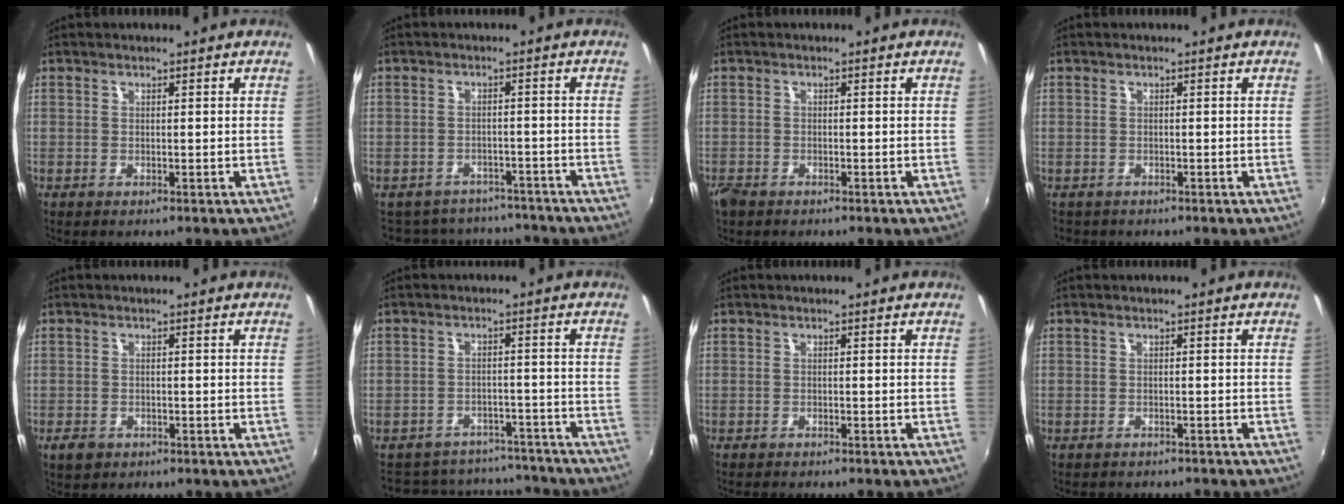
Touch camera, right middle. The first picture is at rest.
{"total": 10.8, "force": [-9.1, 5.4, 2.2], "torque": [-0.058, 0.030, -0.116]}
{"total": 2.3, "force": [-1.8, 1.0, 1.0], "torque": [-0.025, -0.006, -0.038]}
{"total": 1.5, "force": [-0.9, 1.2, 0.0], "torque": [-0.005, 0.002, -0.013]}
{"total": 2.6, "force": [-1.6, 1.7, 1.0], "torque": [-0.025, -0.002, -0.027]}
{"total": 15.1, "force": [-13.0, 6.8, 3.7], "torque": [-0.089, 0.041, -0.157]}
{"total": 2.5, "force": [-2.3, 0.2, 0.8], "torque": [-0.026, -0.011, -0.038]}
{"total": 3.7, "force": [-3.4, 1.1, 1.0], "torque": [-0.026, -0.012, -0.045]}